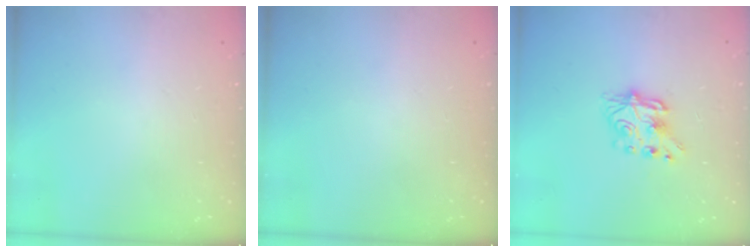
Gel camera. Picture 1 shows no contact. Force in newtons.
{"total": 0.0}
{"total": 7.2, "press": 7.2, "slide": 0.4}